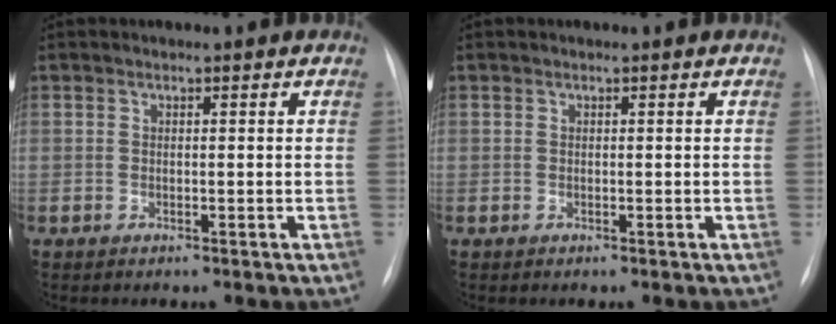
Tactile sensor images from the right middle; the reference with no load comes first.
{"total": 0.0}